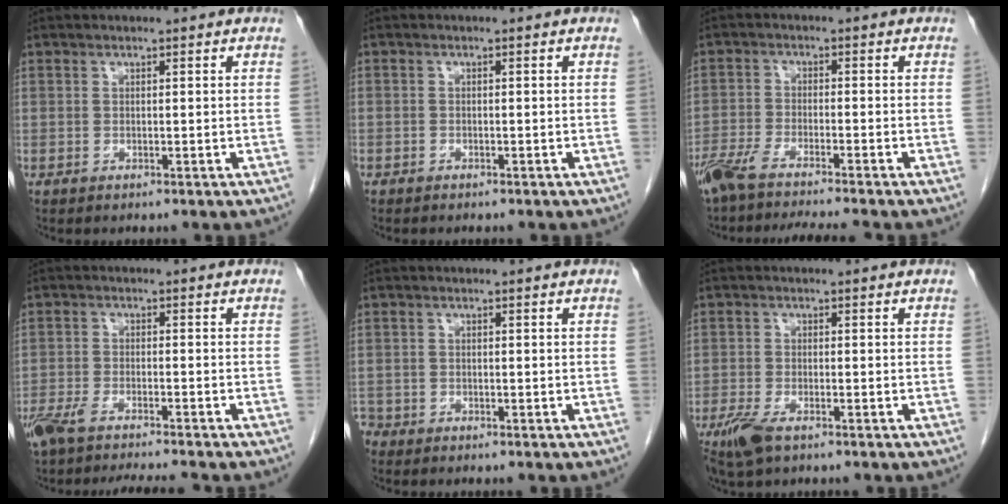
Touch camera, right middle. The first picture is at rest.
{"total": 0.8, "force": [-0.6, 0.5, 0.1], "torque": [-0.005, 0.002, -0.010]}
{"total": 10.3, "force": [-8.9, -0.4, 5.0], "torque": [-0.076, -0.021, -0.146]}
{"total": 10.3, "force": [-9.0, 0.6, 4.9], "torque": [-0.078, -0.013, -0.144]}
{"total": 2.1, "force": [-1.8, 1.0, 0.1], "torque": [-0.003, 0.001, -0.033]}
{"total": 4.6, "force": [-3.0, 1.4, 3.2], "torque": [-0.073, -0.010, -0.055]}